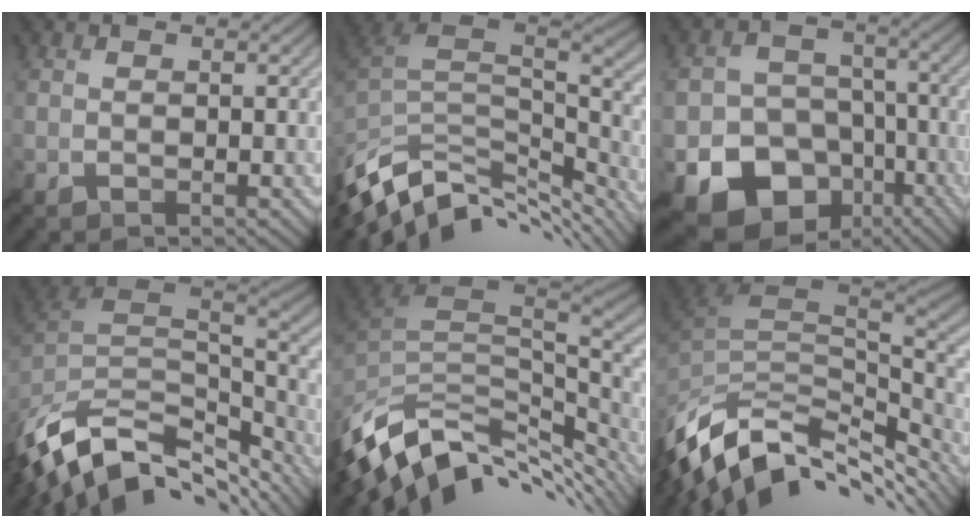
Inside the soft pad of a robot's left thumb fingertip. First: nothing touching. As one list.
[{"total": 11.4, "force": [-5.9, 5.5, 8.1], "torque": [-0.197, -0.006, -0.097]}, {"total": 14.1, "force": [-6.7, 11.1, 5.6], "torque": [-0.115, -0.045, -0.105]}, {"total": 13.9, "force": [-7.6, 6.9, 9.3], "torque": [-0.229, -0.016, -0.126]}, {"total": 12.9, "force": [-4.5, 6.8, 9.9], "torque": [-0.224, -0.012, -0.075]}, {"total": 13.5, "force": [-6.2, 7.0, 9.8], "torque": [-0.225, -0.015, -0.104]}]